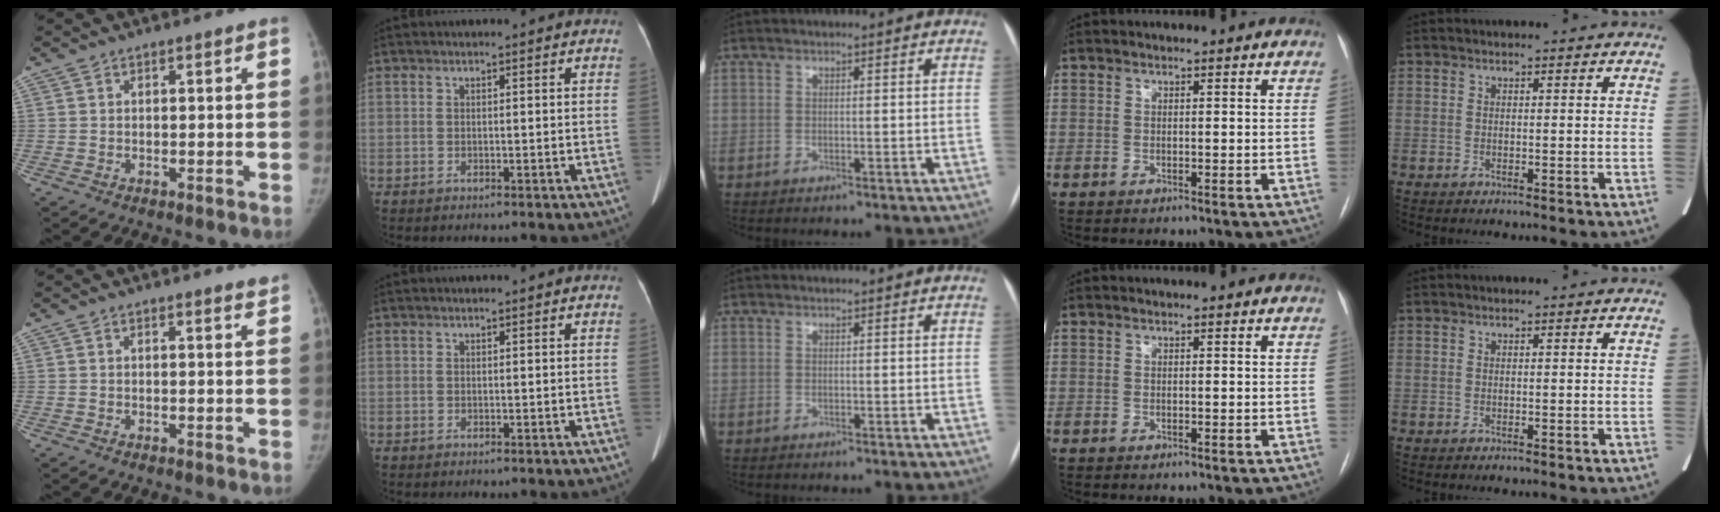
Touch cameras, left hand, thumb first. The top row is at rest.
{"thumb": {"total": 1.5, "force": [1.4, 0.1, 0.6], "torque": [-0.004, -0.009, 0.016]}}